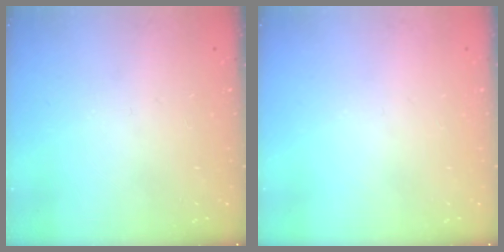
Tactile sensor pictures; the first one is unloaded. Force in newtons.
{"total": 0.0}